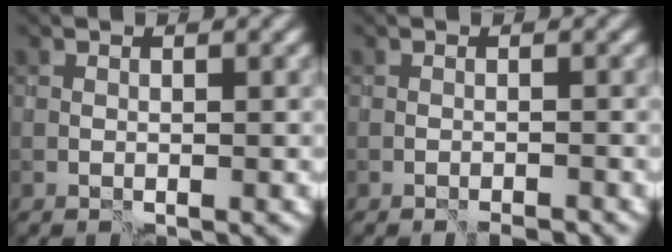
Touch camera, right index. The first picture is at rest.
{"total": 1.2, "force": [-1.1, -0.4, 0.2], "torque": [0.000, -0.003, -0.019]}